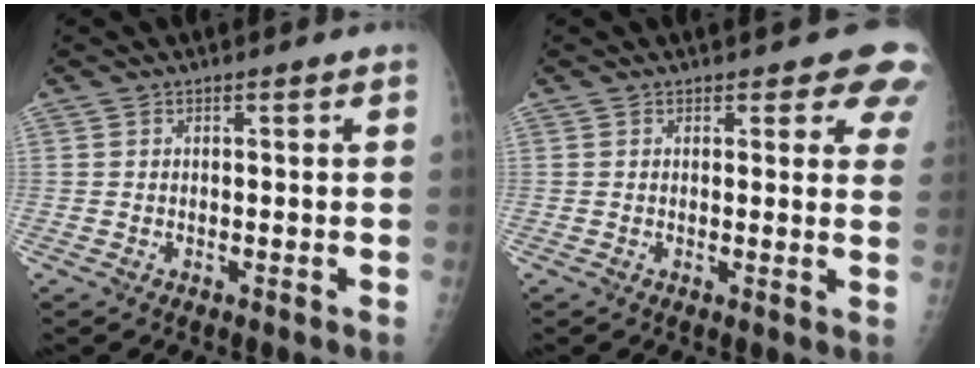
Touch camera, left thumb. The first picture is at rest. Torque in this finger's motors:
{"motor_torque": [1.15, 1.04, 0.72, -0.56, 0.15]}